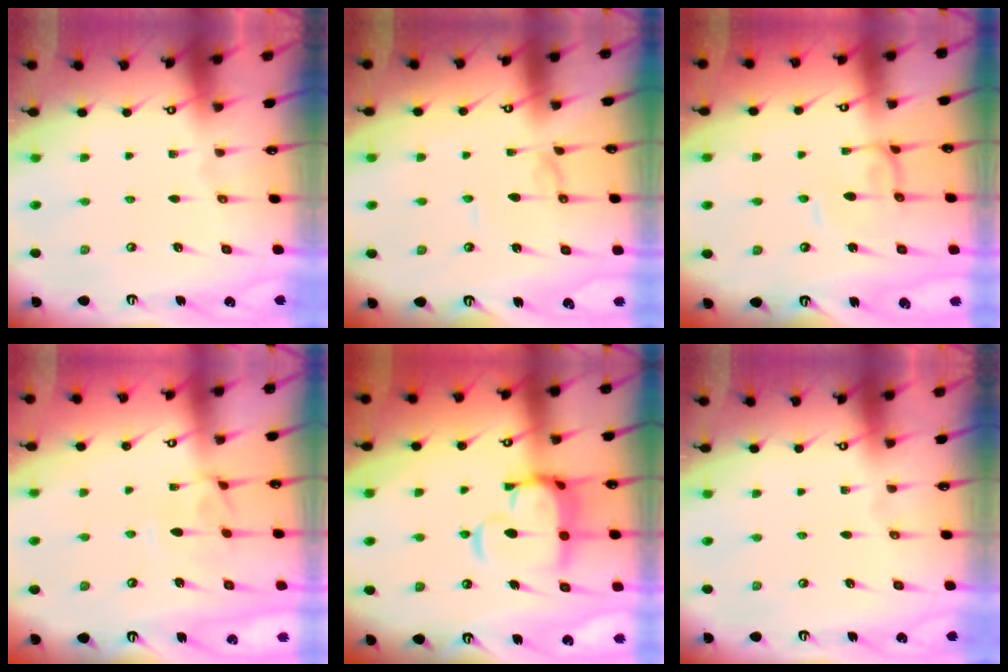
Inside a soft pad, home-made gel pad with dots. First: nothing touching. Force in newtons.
{"total": 1.3, "press": 1.3, "slide": 0.0}
{"total": 1.6, "press": 1.5, "slide": 0.1}
{"total": 2.2, "press": 2.0, "slide": 0.8}
{"total": 8.7, "press": 8.6, "slide": 1.3}
{"total": 0.0}